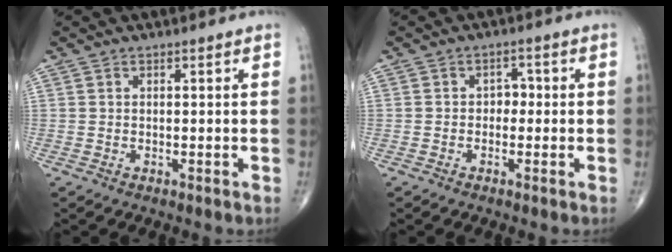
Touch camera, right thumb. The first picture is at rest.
{"total": 2.4, "force": [-0.3, 1.8, 1.5], "torque": [-0.001, 0.010, -0.014]}